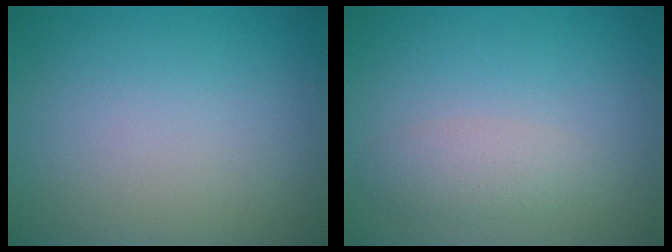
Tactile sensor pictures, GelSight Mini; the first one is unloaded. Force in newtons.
{"total": 1.9, "press": 1.9, "slide": 0.0}